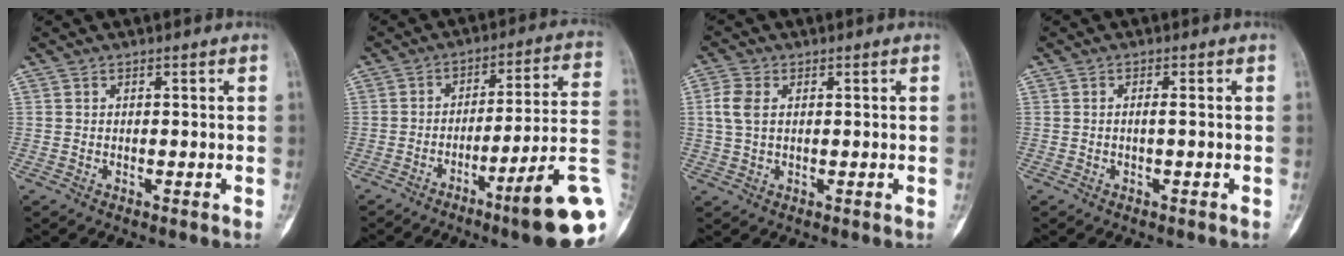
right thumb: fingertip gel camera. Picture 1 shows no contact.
{"total": 17.2, "force": [-7.0, 1.4, 15.7], "torque": [-0.179, 0.038, -0.102]}
{"total": 4.6, "force": [0.9, 2.9, 3.5], "torque": [-0.082, 0.007, 0.016]}
{"total": 1.0, "force": [-0.1, 0.1, 1.0], "torque": [-0.022, 0.001, -0.003]}